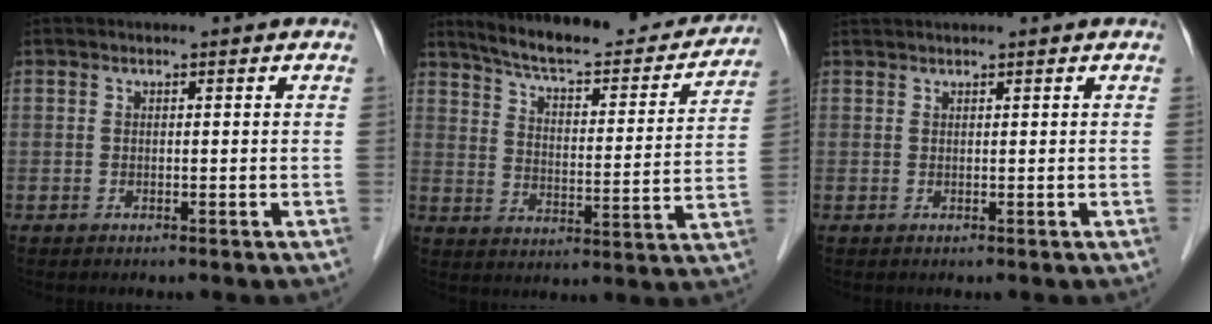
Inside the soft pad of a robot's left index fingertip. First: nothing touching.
{"total": 21.4, "force": [19.4, 4.0, 8.2], "torque": [-0.116, -0.016, 0.259]}
{"total": 1.9, "force": [1.8, -0.2, 0.7], "torque": [-0.009, 0.024, 0.037]}